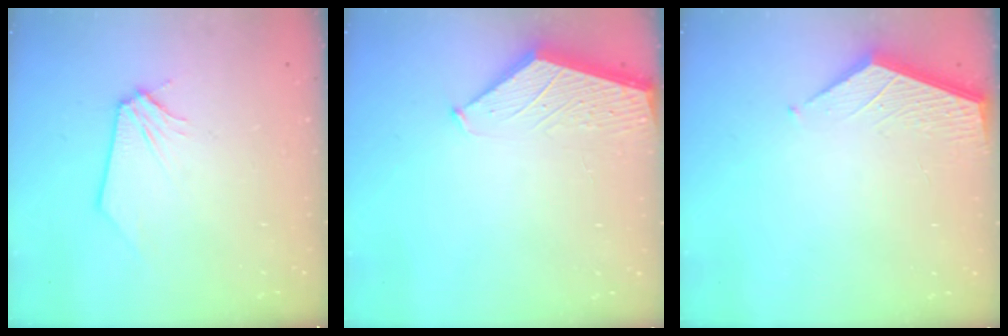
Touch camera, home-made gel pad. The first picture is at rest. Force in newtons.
{"total": 1.5, "press": 1.5, "slide": 0.2}
{"total": 3.6, "press": 3.6, "slide": 0.3}